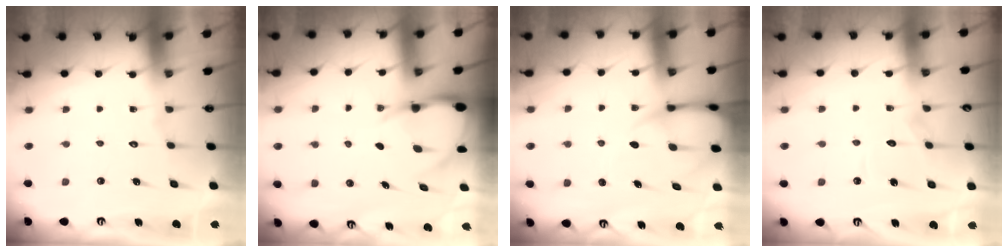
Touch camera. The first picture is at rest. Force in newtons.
{"total": 7.3, "press": 7.2, "slide": 1.0}
{"total": 8.1, "press": 8.0, "slide": 0.9}
{"total": 4.9, "press": 4.8, "slide": 0.5}